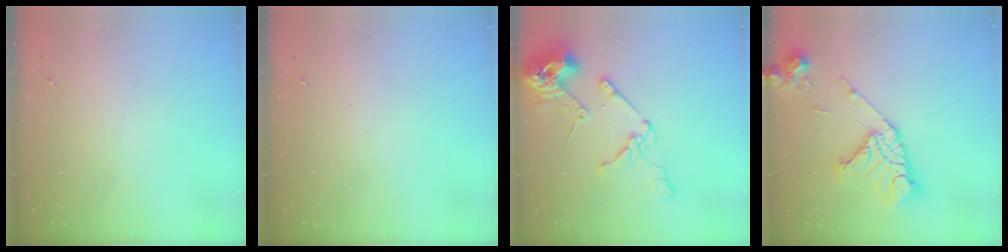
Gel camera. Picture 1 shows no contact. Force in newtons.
{"total": 0.0}
{"total": 15.7, "press": 15.6, "slide": 2.0}
{"total": 18.0, "press": 17.9, "slide": 2.5}